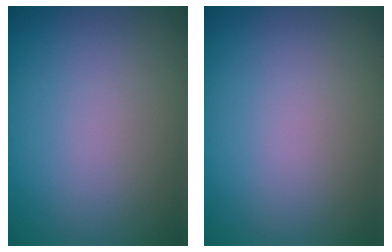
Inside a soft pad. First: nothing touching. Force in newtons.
{"total": 0.0}